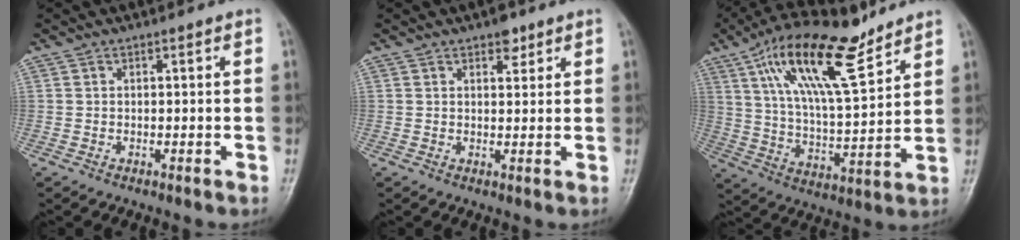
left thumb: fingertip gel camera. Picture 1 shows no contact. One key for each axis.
{"total": 2.8, "fx": 1.8, "fy": 1.5, "fz": 1.5, "tx": -0.007, "ty": -0.009, "tz": 0.026}
{"total": 18.4, "fx": 11.2, "fy": 6.0, "fz": 13.4, "tx": -0.218, "ty": -0.042, "tz": 0.206}